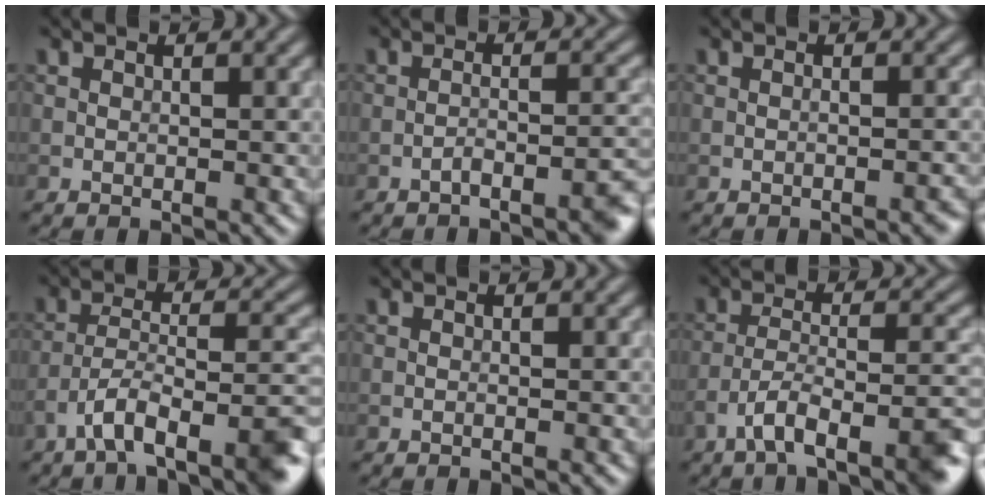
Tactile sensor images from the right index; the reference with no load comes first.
{"total": 3.0, "force": [-2.1, 0.6, 2.1], "torque": [-0.029, 0.009, -0.039]}
{"total": 1.0, "force": [-0.6, 0.2, 0.7], "torque": [-0.011, 0.002, -0.008]}
{"total": 8.0, "force": [-5.0, 2.3, 5.7], "torque": [-0.089, 0.003, -0.086]}
{"total": 0.0}
{"total": 7.3, "force": [-4.8, 1.8, 5.2], "torque": [-0.084, 0.001, -0.082]}